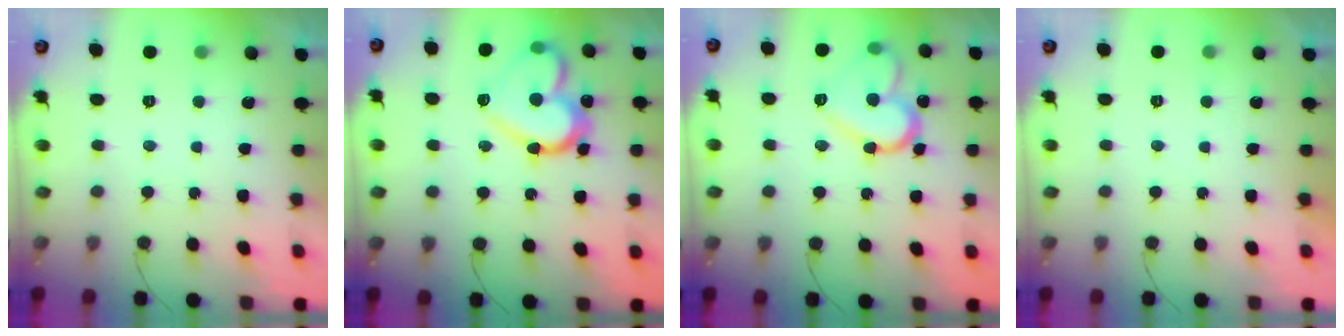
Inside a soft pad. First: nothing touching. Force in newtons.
{"total": 18.6, "press": 18.6, "slide": 1.5}
{"total": 15.0, "press": 14.9, "slide": 1.5}
{"total": 2.0, "press": 2.0, "slide": 0.1}